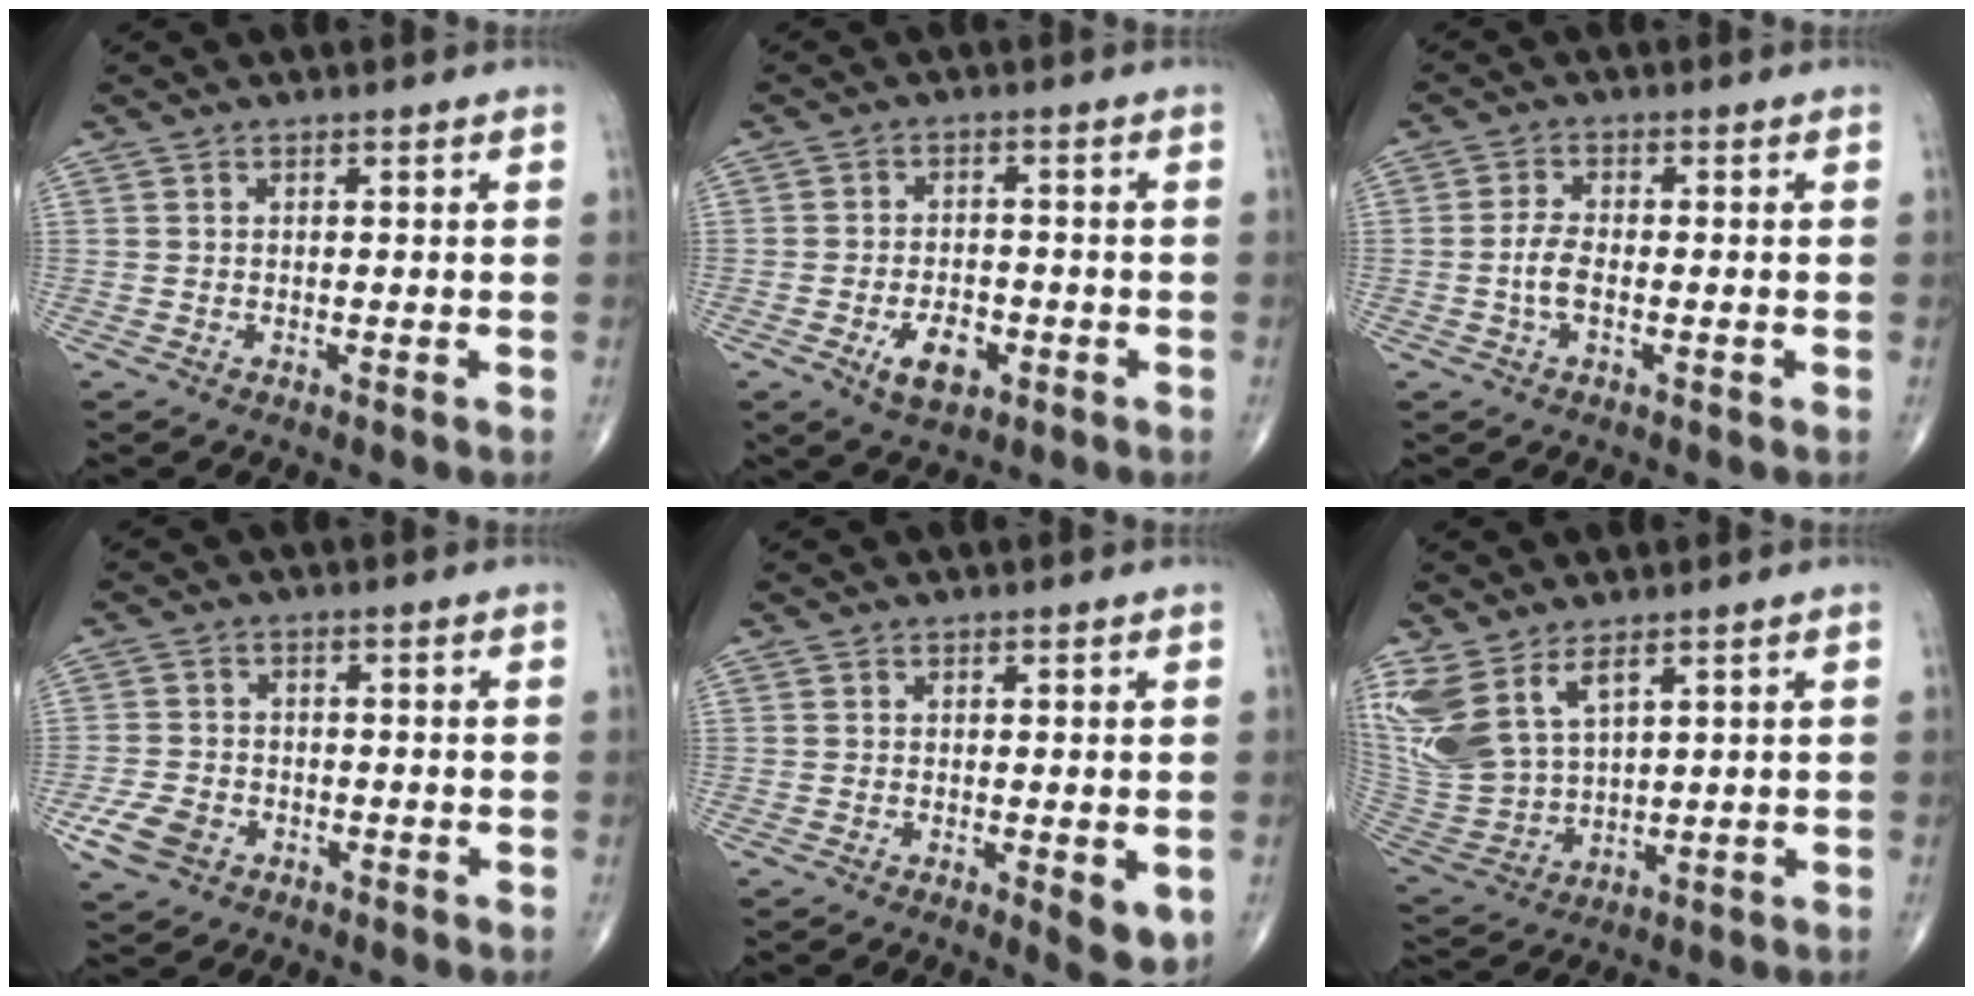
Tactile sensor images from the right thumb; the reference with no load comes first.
{"total": 6.3, "force": [-2.6, 3.6, 4.5], "torque": [-0.065, 0.008, -0.040]}
{"total": 3.6, "force": [-0.8, 1.5, 3.1], "torque": [-0.069, 0.008, -0.021]}
{"total": 5.7, "force": [-2.7, 4.1, 2.8], "torque": [-0.057, 0.010, -0.047]}
{"total": 4.6, "force": [-1.0, 1.5, 4.2], "torque": [-0.054, -0.013, -0.010]}
{"total": 13.6, "force": [7.1, 7.1, 9.1], "torque": [-0.207, -0.029, 0.166]}